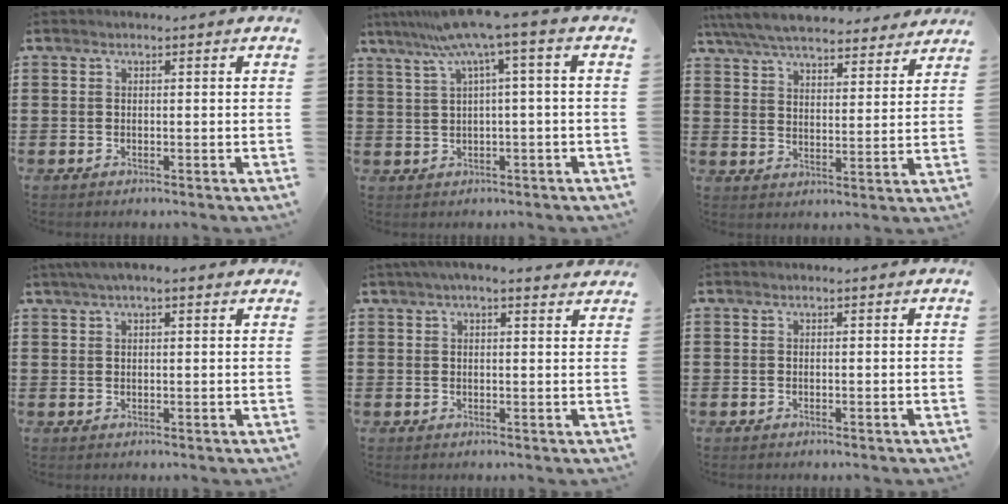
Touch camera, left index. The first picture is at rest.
{"total": 7.3, "force": [2.8, -0.8, 6.7], "torque": [-0.133, -0.016, 0.045]}
{"total": 6.9, "force": [6.5, 1.1, 1.9], "torque": [-0.065, -0.028, 0.118]}
{"total": 2.8, "force": [1.9, 0.6, 1.9], "torque": [-0.041, 0.007, 0.035]}
{"total": 3.2, "force": [2.4, 0.8, 1.9], "torque": [-0.042, 0.006, 0.044]}
{"total": 0.0}